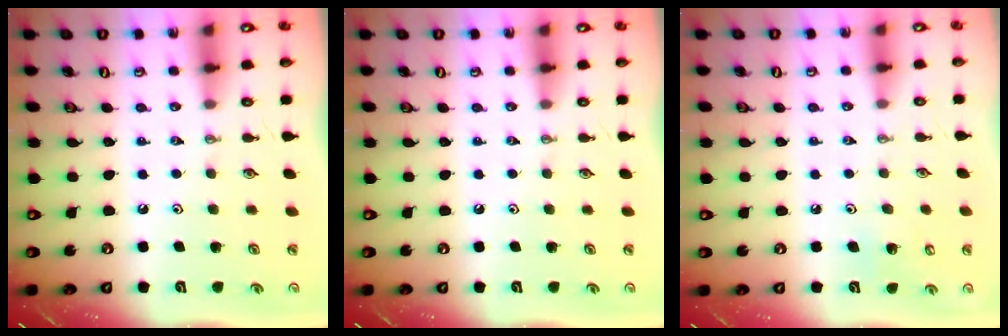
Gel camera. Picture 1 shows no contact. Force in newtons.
{"total": 0.0}
{"total": 5.5, "press": 5.5, "slide": 1.0}